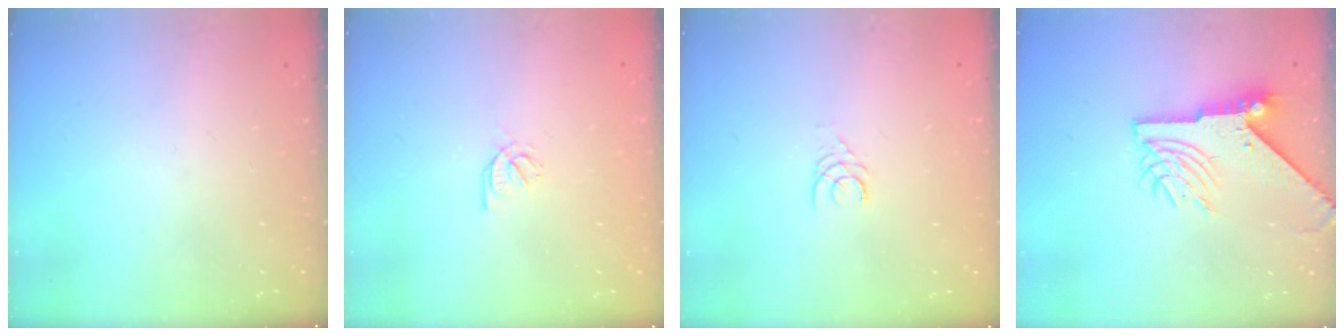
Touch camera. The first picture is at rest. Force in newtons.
{"total": 2.2, "press": 2.2, "slide": 0.0}
{"total": 2.4, "press": 2.4, "slide": 0.2}
{"total": 9.2, "press": 9.1, "slide": 1.3}